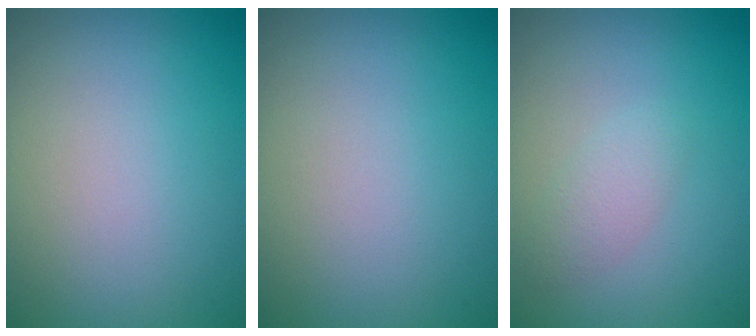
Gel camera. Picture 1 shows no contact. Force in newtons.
{"total": 0.0}
{"total": 1.5, "press": 1.5, "slide": 0.0}